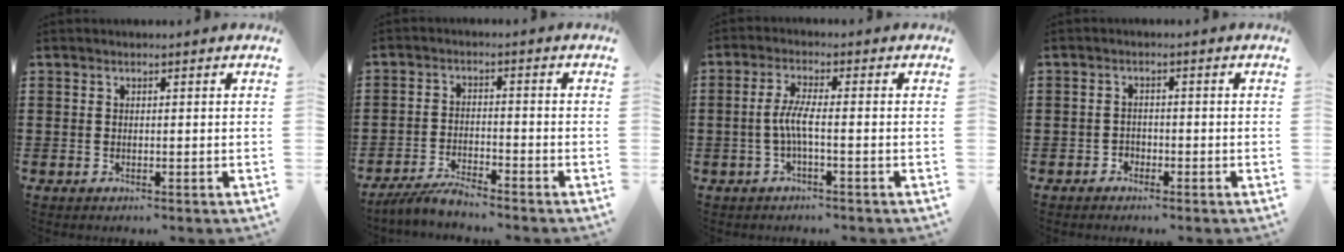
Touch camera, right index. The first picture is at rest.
{"total": 3.8, "force": [-3.6, 0.2, 1.1], "torque": [-0.026, 0.000, -0.072]}
{"total": 4.2, "force": [-1.0, 0.5, 4.0], "torque": [-0.097, -0.008, -0.029]}
{"total": 1.4, "force": [-1.2, 0.8, 0.0], "torque": [-0.006, 0.002, -0.028]}